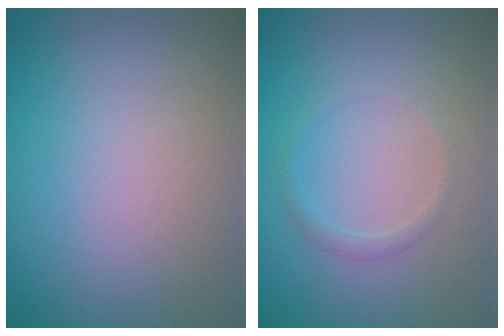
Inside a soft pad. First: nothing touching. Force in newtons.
{"total": 0.9, "press": 0.9, "slide": 0.0}